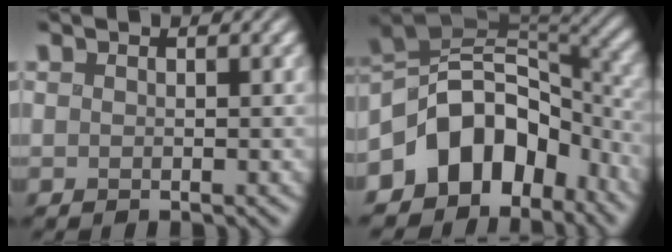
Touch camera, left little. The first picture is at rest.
{"total": 9.2, "force": [-5.2, 6.4, 4.1], "torque": [-0.054, 0.019, -0.117]}